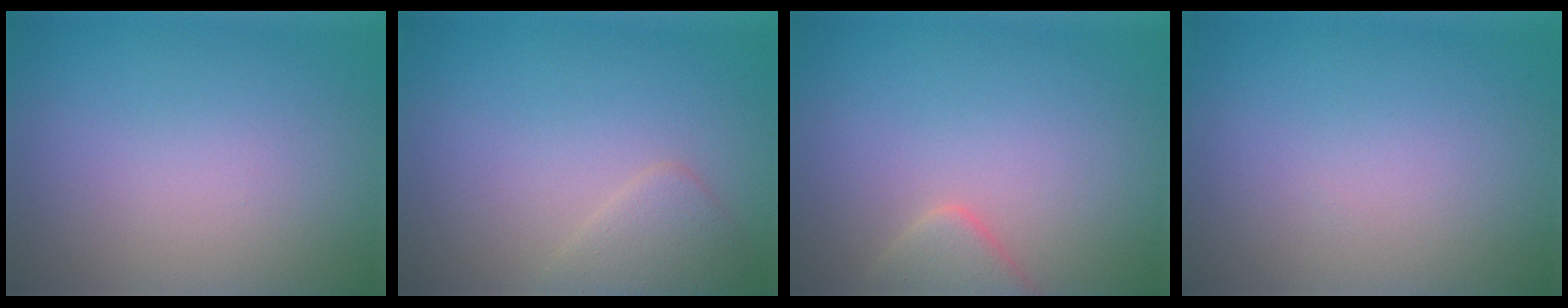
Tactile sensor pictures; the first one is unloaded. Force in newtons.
{"total": 1.8, "press": 1.8, "slide": 0.0}
{"total": 2.5, "press": 2.5, "slide": 0.2}
{"total": 0.0}